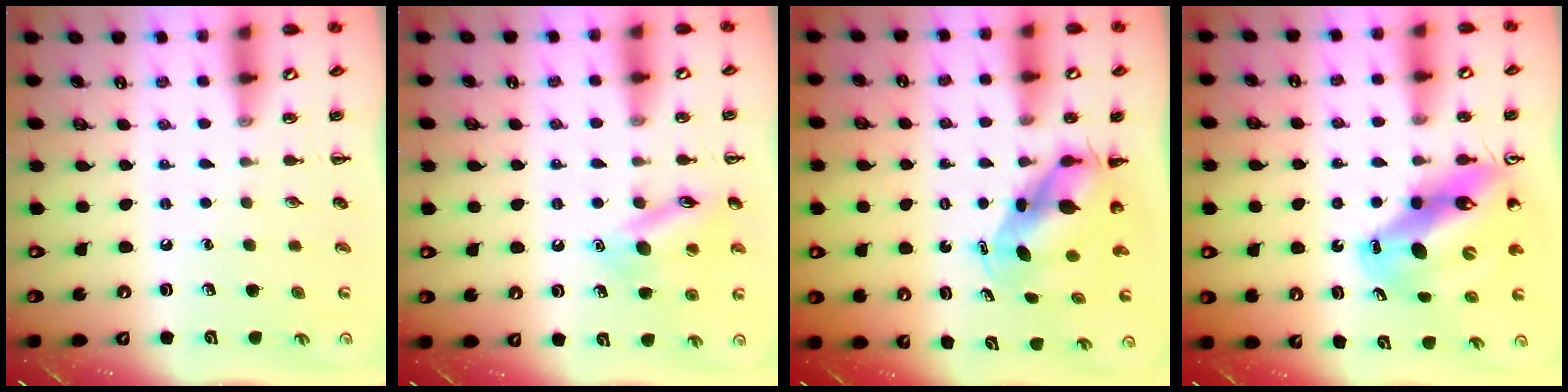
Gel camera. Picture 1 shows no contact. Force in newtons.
{"total": 13.7, "press": 13.7, "slide": 1.0}
{"total": 5.4, "press": 5.2, "slide": 1.4}
{"total": 15.2, "press": 14.4, "slide": 4.7}